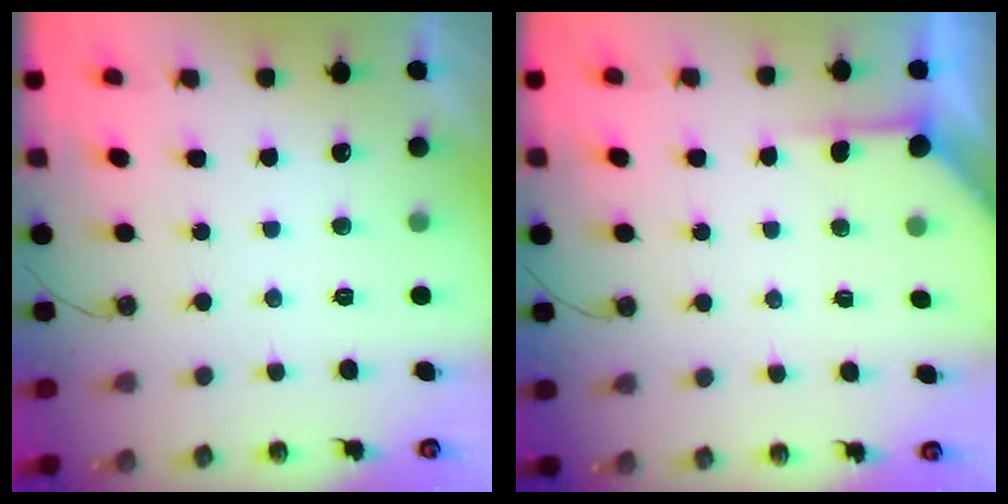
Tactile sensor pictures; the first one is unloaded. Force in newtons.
{"total": 3.5, "press": 3.4, "slide": 0.5}